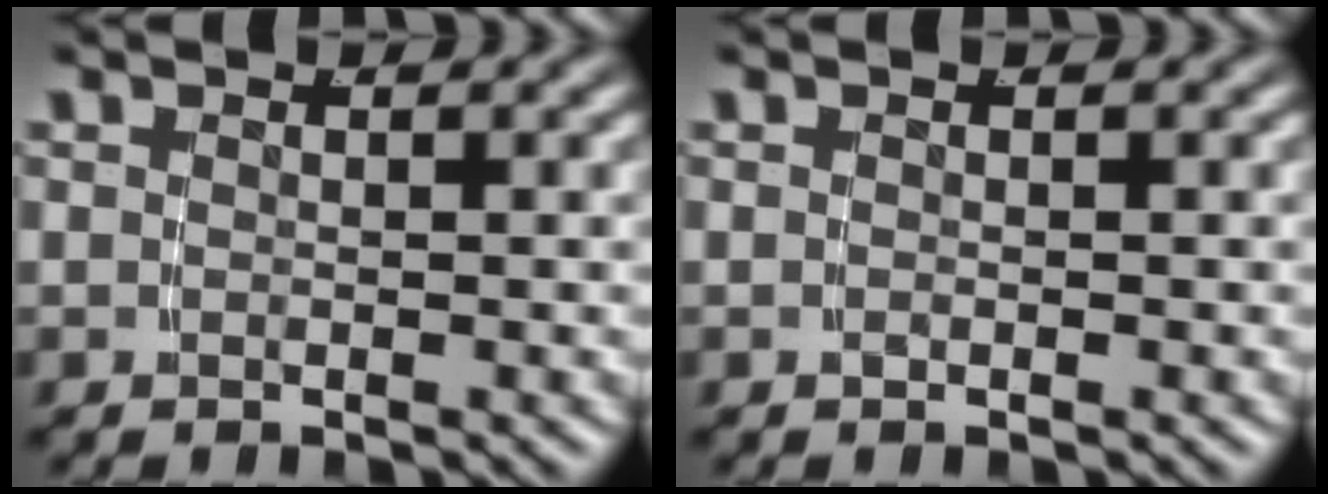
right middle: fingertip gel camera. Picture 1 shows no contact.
{"total": 0.0}